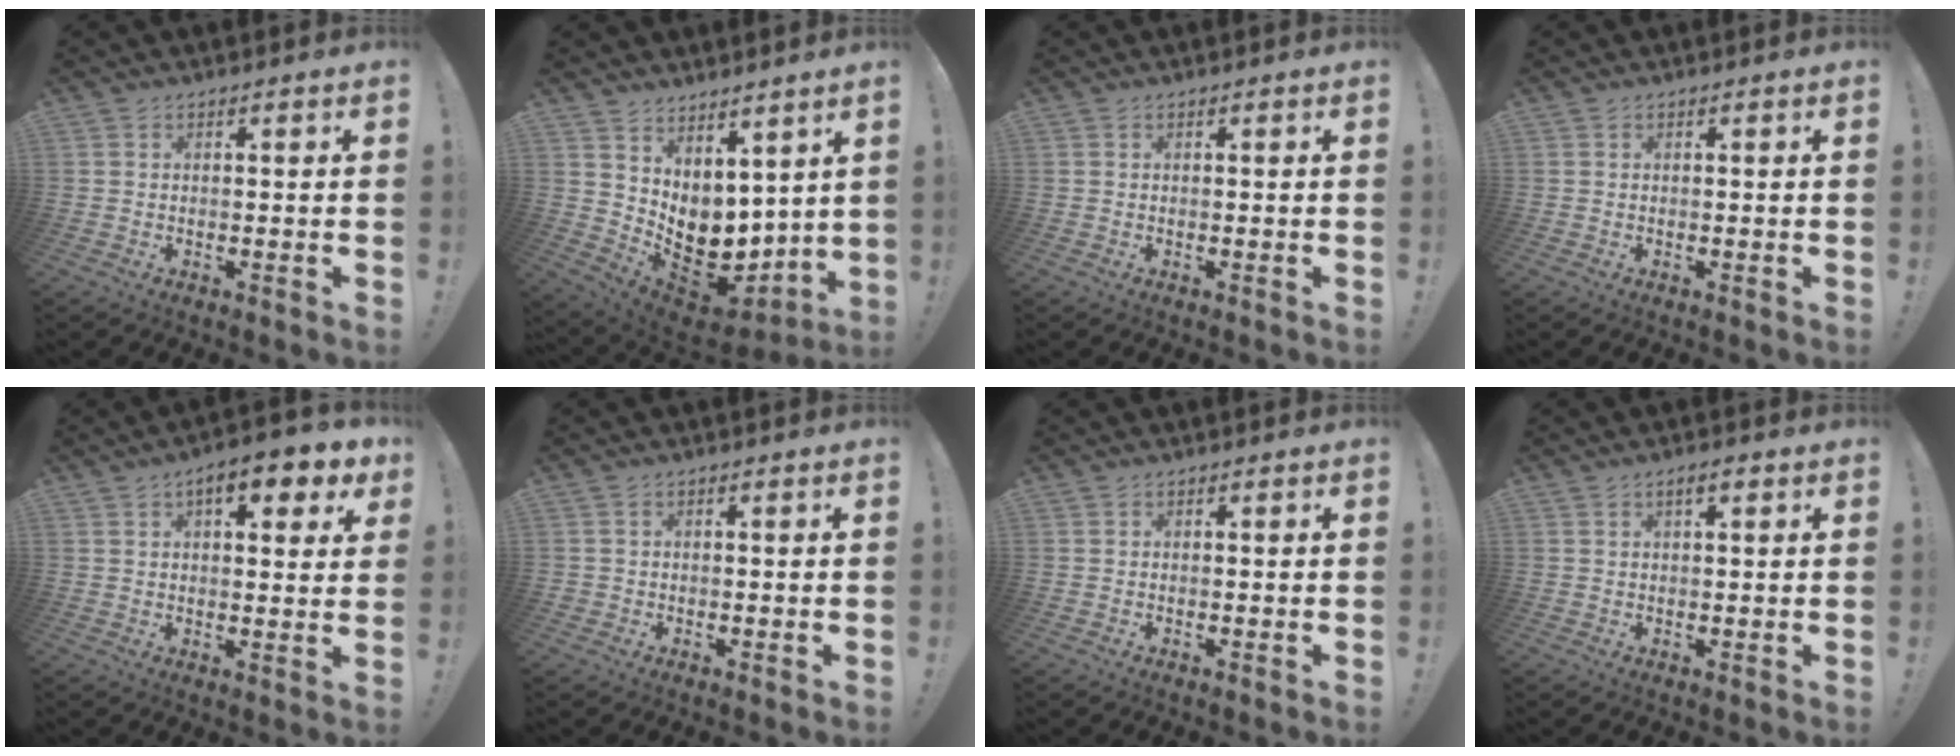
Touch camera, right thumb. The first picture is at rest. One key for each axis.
{"total": 10.4, "fx": 0.6, "fy": 8.7, "fz": 5.6, "tx": -0.053, "ty": -0.028, "tz": 0.032}
{"total": 0.0}
{"total": 0.0}
{"total": 9.2, "fx": 4.5, "fy": 3.4, "fz": 7.2, "tx": -0.092, "ty": -0.016, "tz": 0.071}
{"total": 1.3, "fx": 0.0, "fy": 1.2, "fz": 0.3, "tx": -0.013, "ty": 0.006, "tz": 0.001}
{"total": 0.0}
{"total": 2.5, "fx": 1.3, "fy": 0.8, "fz": 2.0, "tx": -0.033, "ty": 0.000, "tz": 0.019}